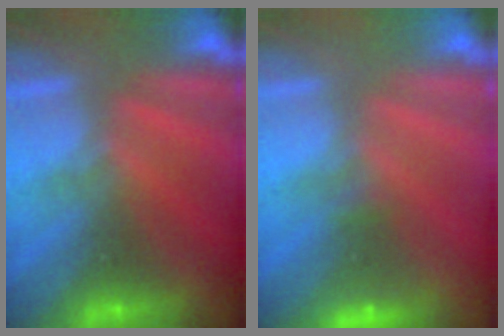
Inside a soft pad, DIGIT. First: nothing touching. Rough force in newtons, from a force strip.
{"total": 1.7}